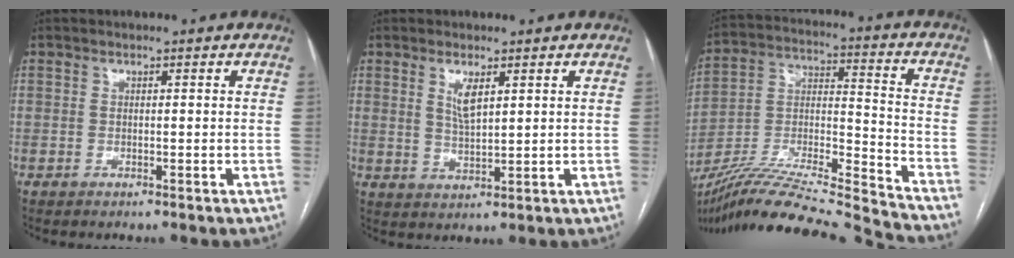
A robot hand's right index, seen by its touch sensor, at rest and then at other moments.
{"total": 3.6, "force": [1.8, 0.9, 3.1], "torque": [-0.065, -0.005, 0.039]}
{"total": 24.7, "force": [-22.7, -0.5, 9.9], "torque": [-0.188, -0.017, -0.377]}